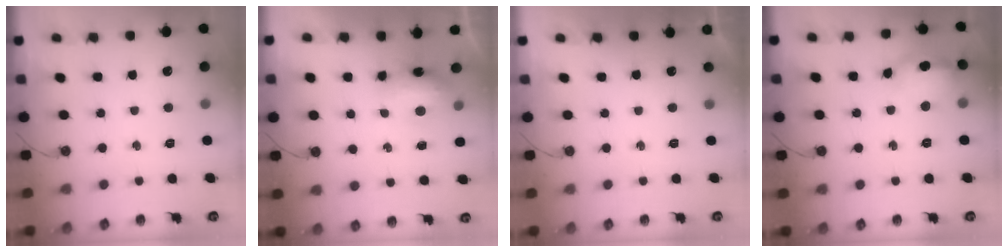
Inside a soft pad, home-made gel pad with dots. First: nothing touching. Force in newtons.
{"total": 15.8, "press": 9.7, "slide": 12.5}
{"total": 0.0}
{"total": 15.2, "press": 14.2, "slide": 5.5}